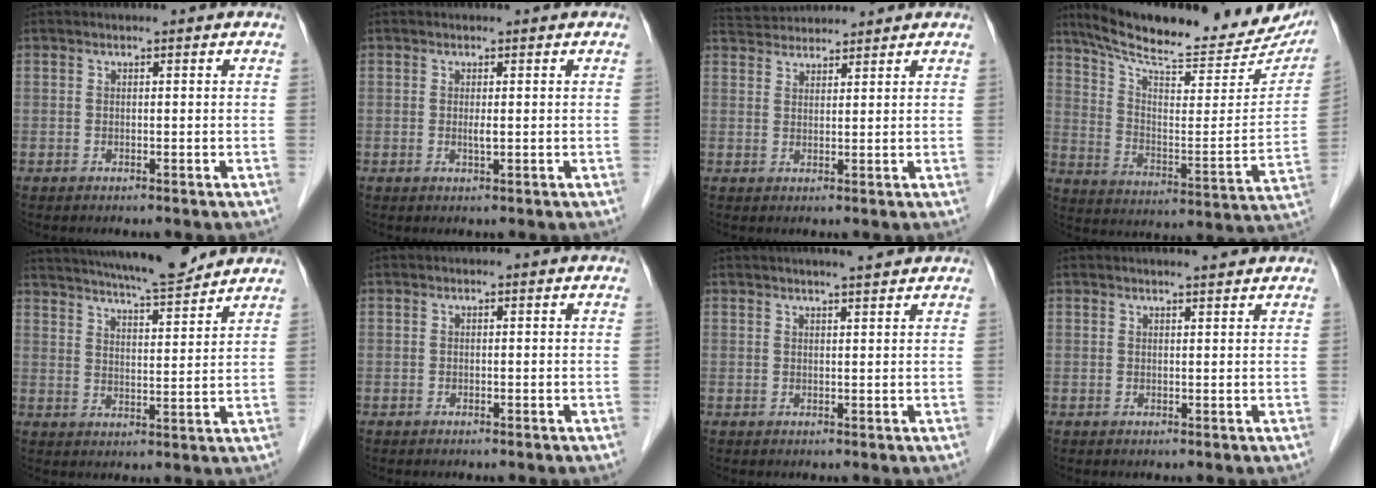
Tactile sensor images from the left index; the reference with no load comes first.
{"total": 1.0, "force": [0.2, 0.1, 1.0], "torque": [-0.023, -0.002, 0.004]}
{"total": 6.3, "force": [6.1, 0.9, 1.1], "torque": [-0.024, 0.038, 0.105]}
{"total": 25.2, "force": [22.1, 5.1, 10.9], "torque": [-0.167, -0.043, 0.299]}
{"total": 13.4, "force": [12.2, 0.7, 5.5], "torque": [-0.093, 0.002, 0.183]}
{"total": 0.0}
{"total": 4.2, "force": [3.8, 0.1, 2.0], "torque": [-0.031, 0.012, 0.050]}
{"total": 2.7, "force": [2.5, 0.1, 1.0], "torque": [-0.017, 0.005, 0.034]}